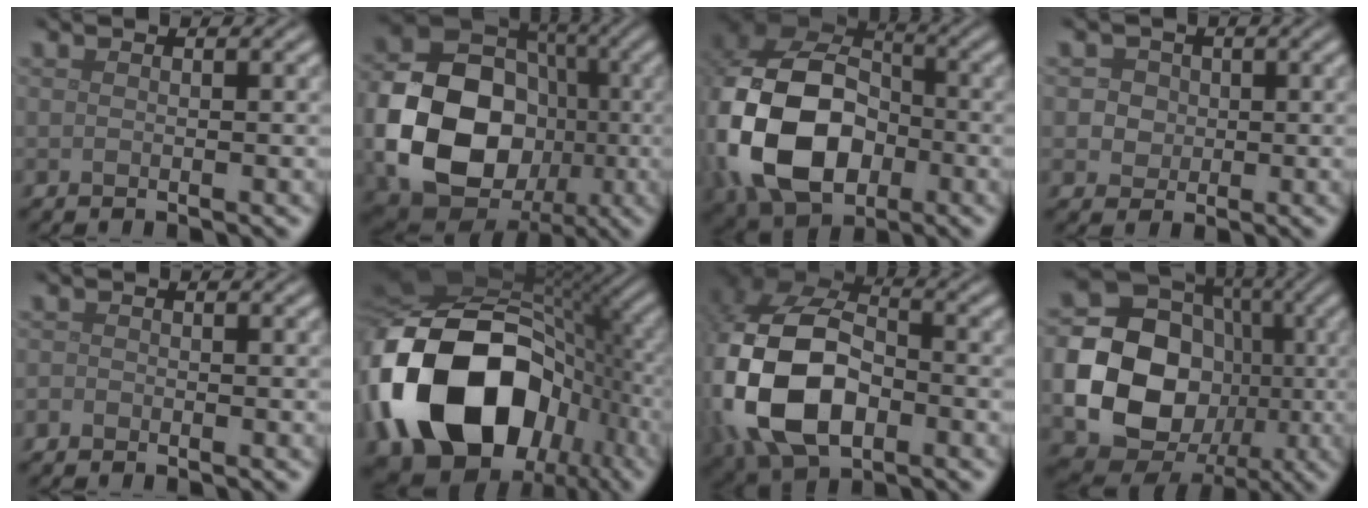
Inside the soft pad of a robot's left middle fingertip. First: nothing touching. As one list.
[{"total": 14.1, "force": [-2.7, 11.1, 8.3], "torque": [-0.155, -0.013, -0.050]}, {"total": 15.0, "force": [-2.9, 10.9, 9.8], "torque": [-0.235, -0.036, -0.052]}, {"total": 4.4, "force": [1.3, 3.8, 1.8], "torque": [-0.015, 0.021, 0.010]}, {"total": 0.7, "force": [-0.5, 0.5, 0.1], "torque": [0.002, -0.003, -0.011]}, {"total": 19.8, "force": [-5.4, 14.3, 12.6], "torque": [-0.276, -0.025, -0.092]}, {"total": 13.1, "force": [-3.2, 8.7, 9.3], "torque": [-0.224, -0.024, -0.064]}, {"total": 17.7, "force": [-1.9, 15.6, 8.2], "torque": [-0.161, -0.013, -0.058]}]